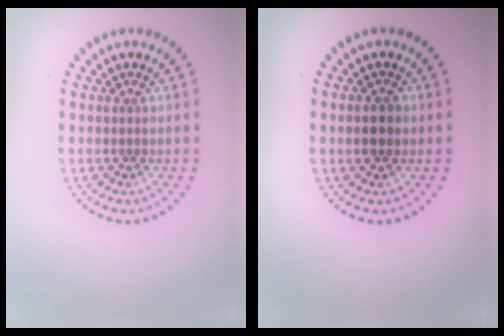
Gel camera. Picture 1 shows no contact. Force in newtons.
{"total": 1.7, "press": 1.7, "slide": 0.1}